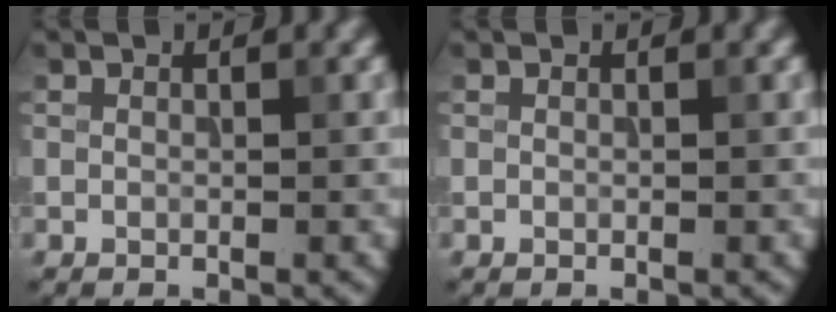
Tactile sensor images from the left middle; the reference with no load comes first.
{"total": 0.0}